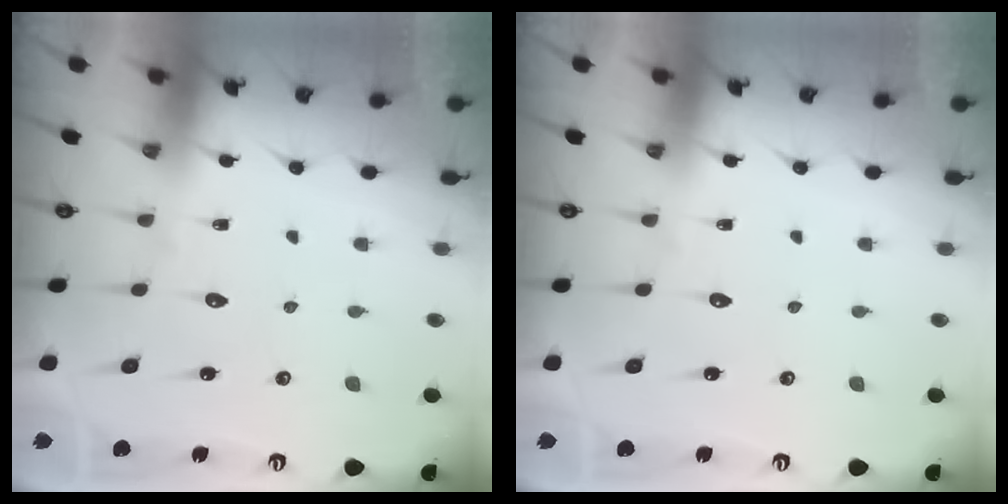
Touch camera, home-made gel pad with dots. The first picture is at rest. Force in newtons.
{"total": 0.0}